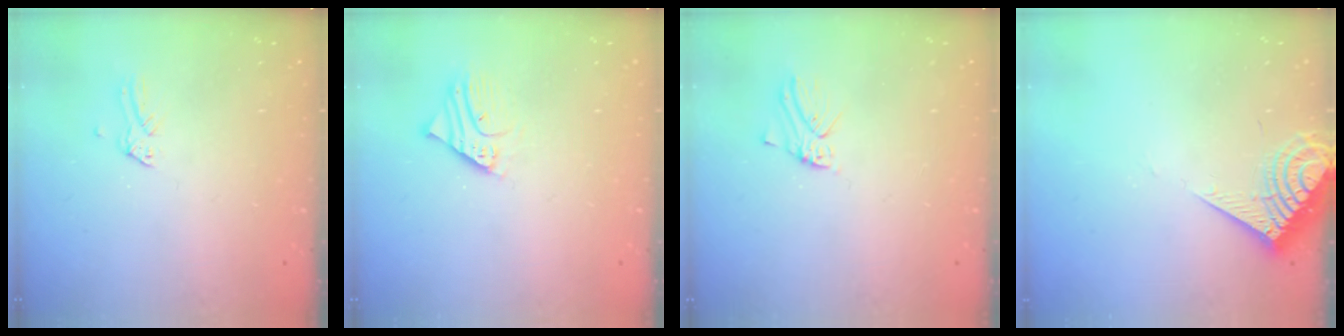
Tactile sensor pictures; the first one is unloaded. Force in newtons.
{"total": 2.9, "press": 2.9, "slide": 0.3}
{"total": 2.2, "press": 2.2, "slide": 0.1}
{"total": 7.9, "press": 7.9, "slide": 0.7}